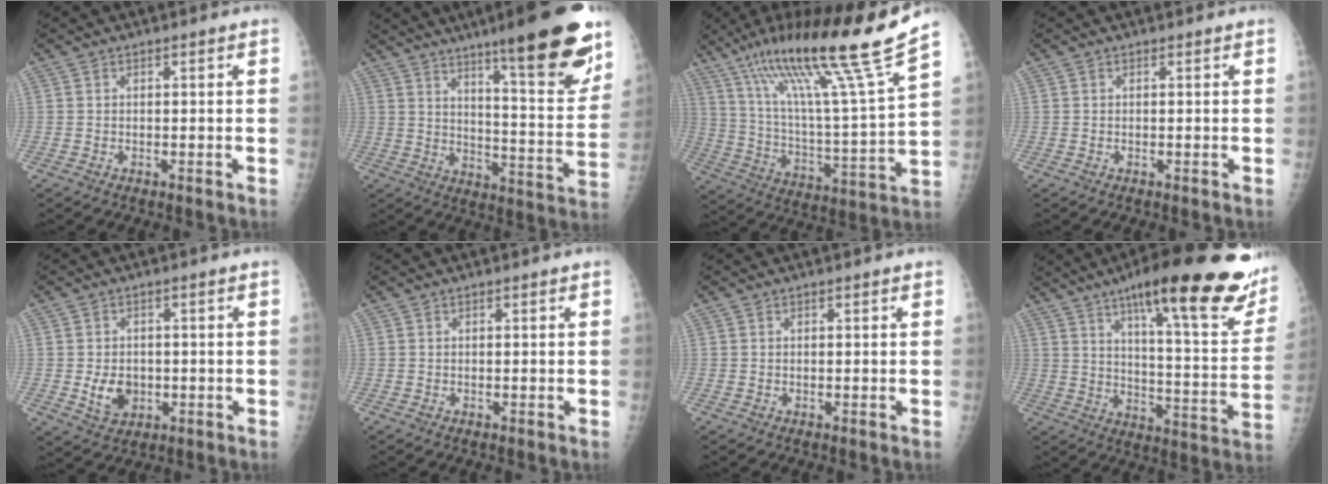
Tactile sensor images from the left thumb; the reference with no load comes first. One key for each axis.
{"total": 22.3, "fx": 14.1, "fy": 3.5, "fz": 16.9, "tx": -0.211, "ty": -0.070, "tz": 0.209}
{"total": 24.2, "fx": 16.6, "fy": 0.1, "fz": 17.6, "tx": -0.275, "ty": -0.067, "tz": 0.288}
{"total": 0.0}
{"total": 5.9, "fx": -1.1, "fy": 4.3, "fz": 3.8, "tx": -0.049, "ty": 0.002, "tz": -0.009}
{"total": 0.5, "fx": 0.2, "fy": 0.1, "fz": 0.5, "tx": -0.010, "ty": 0.004, "tz": 0.003}
{"total": 0.8, "fx": 0.3, "fy": 0.2, "fz": 0.7, "tx": -0.013, "ty": 0.002, "tz": 0.004}
{"total": 29.3, "fx": 18.0, "fy": 6.4, "fz": 22.2, "tx": -0.278, "ty": -0.054, "tz": 0.254}